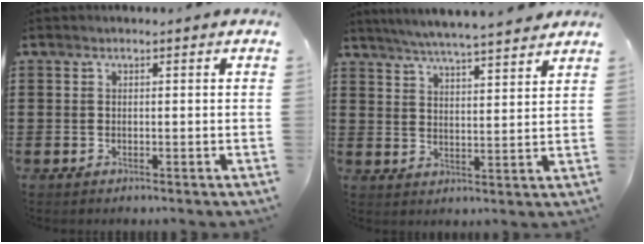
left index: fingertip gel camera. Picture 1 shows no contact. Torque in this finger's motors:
{"motor_torque": [0.76, -0.05, 0.84, 0.21]}